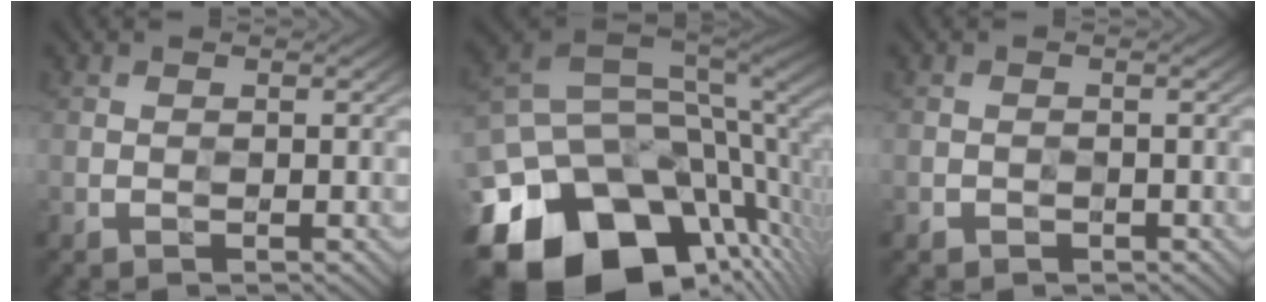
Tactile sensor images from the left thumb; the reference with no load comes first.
{"total": 18.2, "force": [-7.8, 12.3, 11.0], "torque": [-0.234, -0.029, -0.108]}
{"total": 1.2, "force": [-0.9, 0.7, -0.3], "torque": [0.009, -0.003, -0.014]}